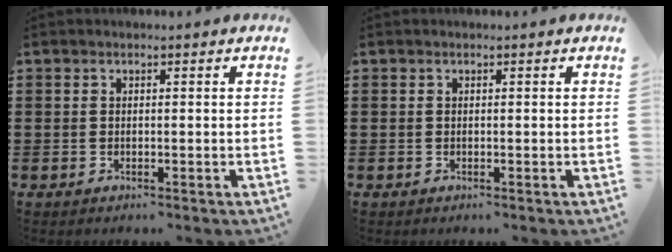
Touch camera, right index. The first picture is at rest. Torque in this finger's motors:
{"motor_torque": [0.18, 0.11, 0.00, 0.00]}